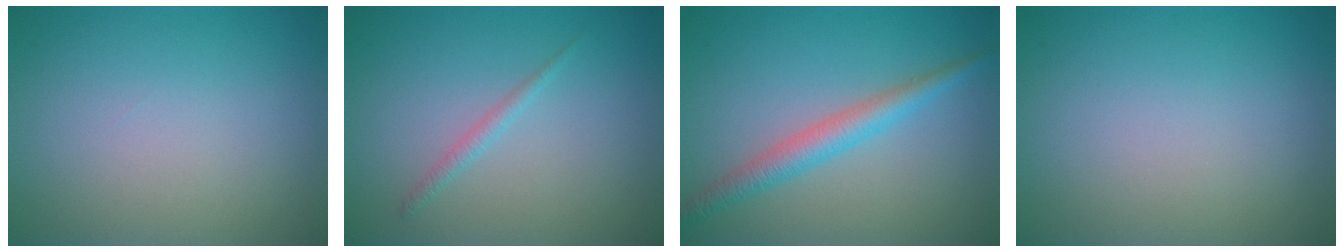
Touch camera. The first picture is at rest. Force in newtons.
{"total": 1.0, "press": 1.0, "slide": 0.1}
{"total": 3.0, "press": 3.0, "slide": 0.0}
{"total": 0.0}